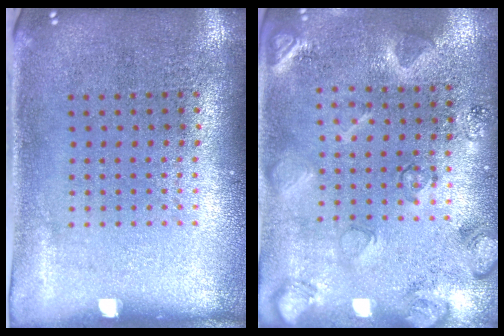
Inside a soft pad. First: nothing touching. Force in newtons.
{"total": 2.1, "press": 2.1, "slide": 0.4}